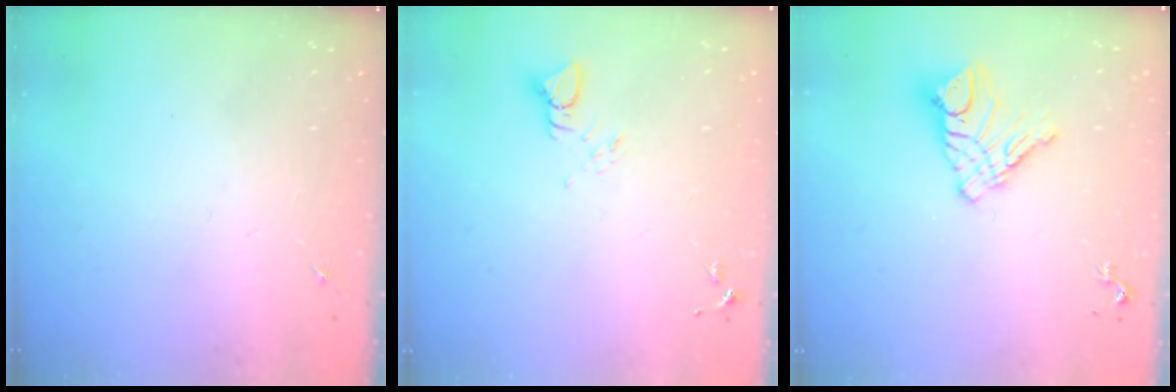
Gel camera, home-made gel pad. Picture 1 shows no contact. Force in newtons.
{"total": 3.9, "press": 3.9, "slide": 0.2}
{"total": 11.5, "press": 11.4, "slide": 0.8}